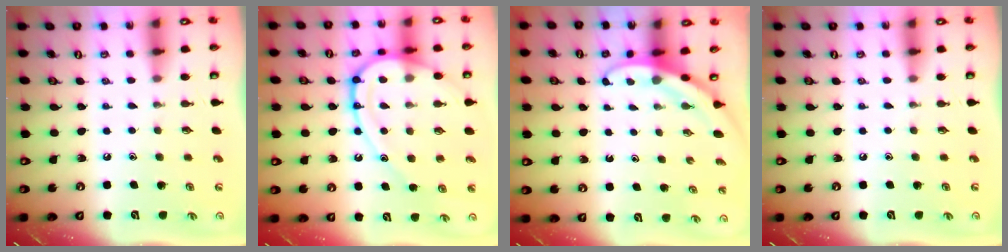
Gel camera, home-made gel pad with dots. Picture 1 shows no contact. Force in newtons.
{"total": 15.0, "press": 14.9, "slide": 1.7}
{"total": 3.0, "press": 3.0, "slide": 0.1}
{"total": 0.0}